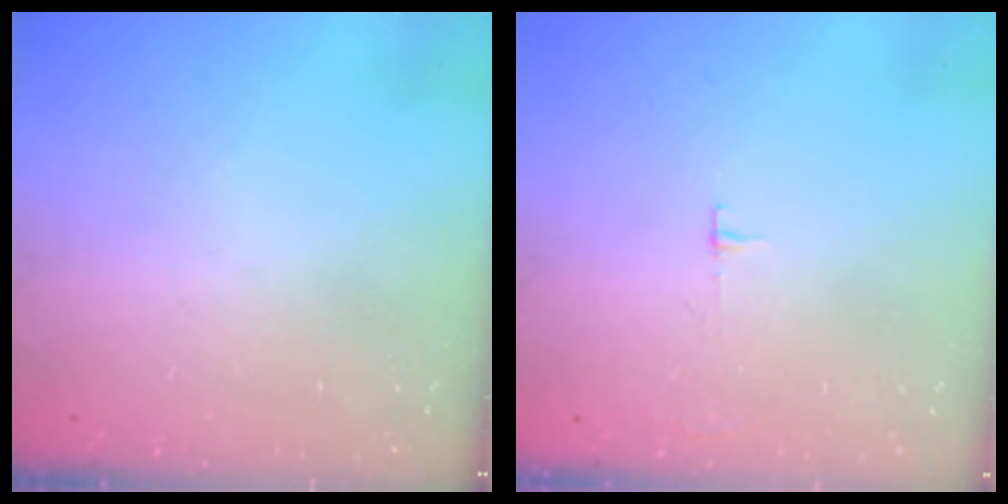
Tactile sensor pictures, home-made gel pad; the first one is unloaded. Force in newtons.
{"total": 3.3, "press": 3.3, "slide": 0.4}